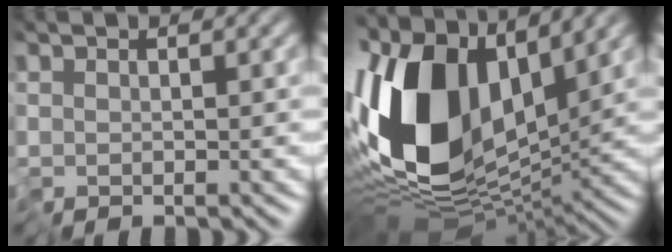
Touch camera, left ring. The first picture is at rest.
{"total": 14.8, "force": [0.5, 8.6, 12.0], "torque": [-0.258, 0.002, -0.006]}